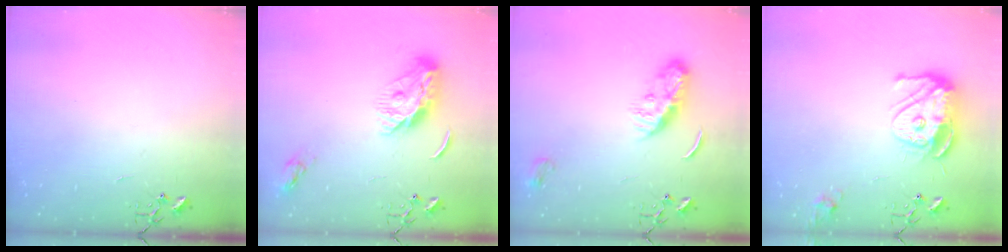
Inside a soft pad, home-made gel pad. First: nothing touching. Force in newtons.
{"total": 12.7, "press": 12.7, "slide": 0.3}
{"total": 10.9, "press": 10.9, "slide": 0.7}
{"total": 13.5, "press": 13.4, "slide": 1.2}